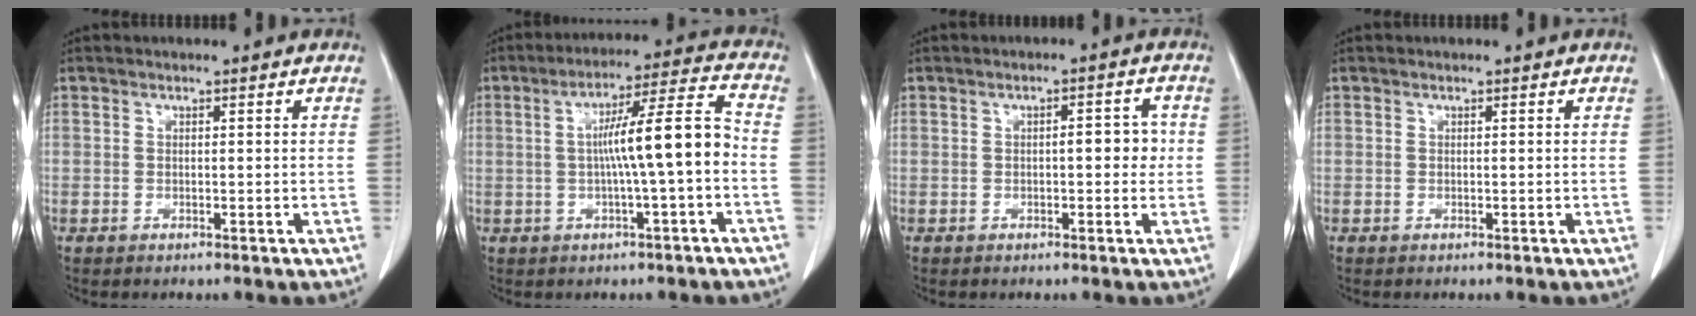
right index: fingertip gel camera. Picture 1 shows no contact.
{"total": 10.0, "force": [-1.1, -0.3, 10.0], "torque": [-0.162, 0.022, -0.020]}
{"total": 2.9, "force": [0.1, 1.3, 2.6], "torque": [-0.030, 0.007, 0.000]}
{"total": 0.0}